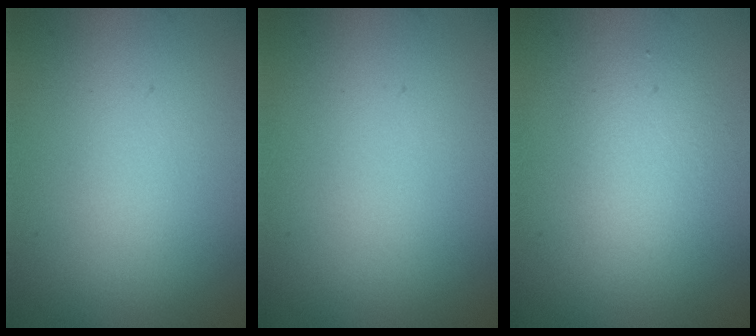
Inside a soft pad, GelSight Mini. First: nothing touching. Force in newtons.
{"total": 0.0}
{"total": 2.4, "press": 2.4, "slide": 0.4}